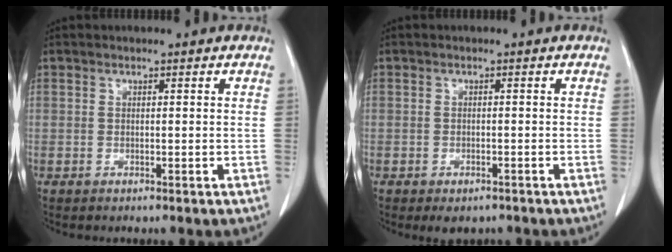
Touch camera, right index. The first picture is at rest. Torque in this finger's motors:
{"motor_torque": [0.36, -0.30, 0.14, 0.03]}